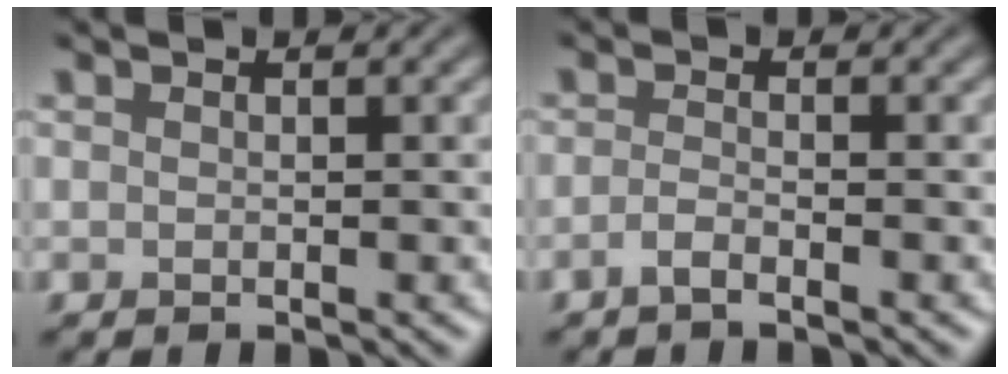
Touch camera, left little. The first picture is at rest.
{"total": 1.2, "force": [-0.8, 0.2, 0.8], "torque": [-0.019, 0.003, -0.021]}